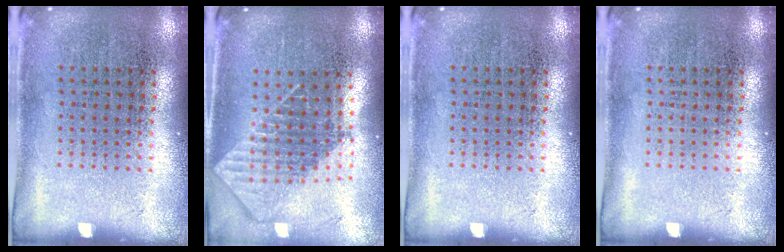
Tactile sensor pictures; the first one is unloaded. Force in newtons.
{"total": 1.9, "press": 1.5, "slide": 1.1}
{"total": 0.0}
{"total": 0.0}